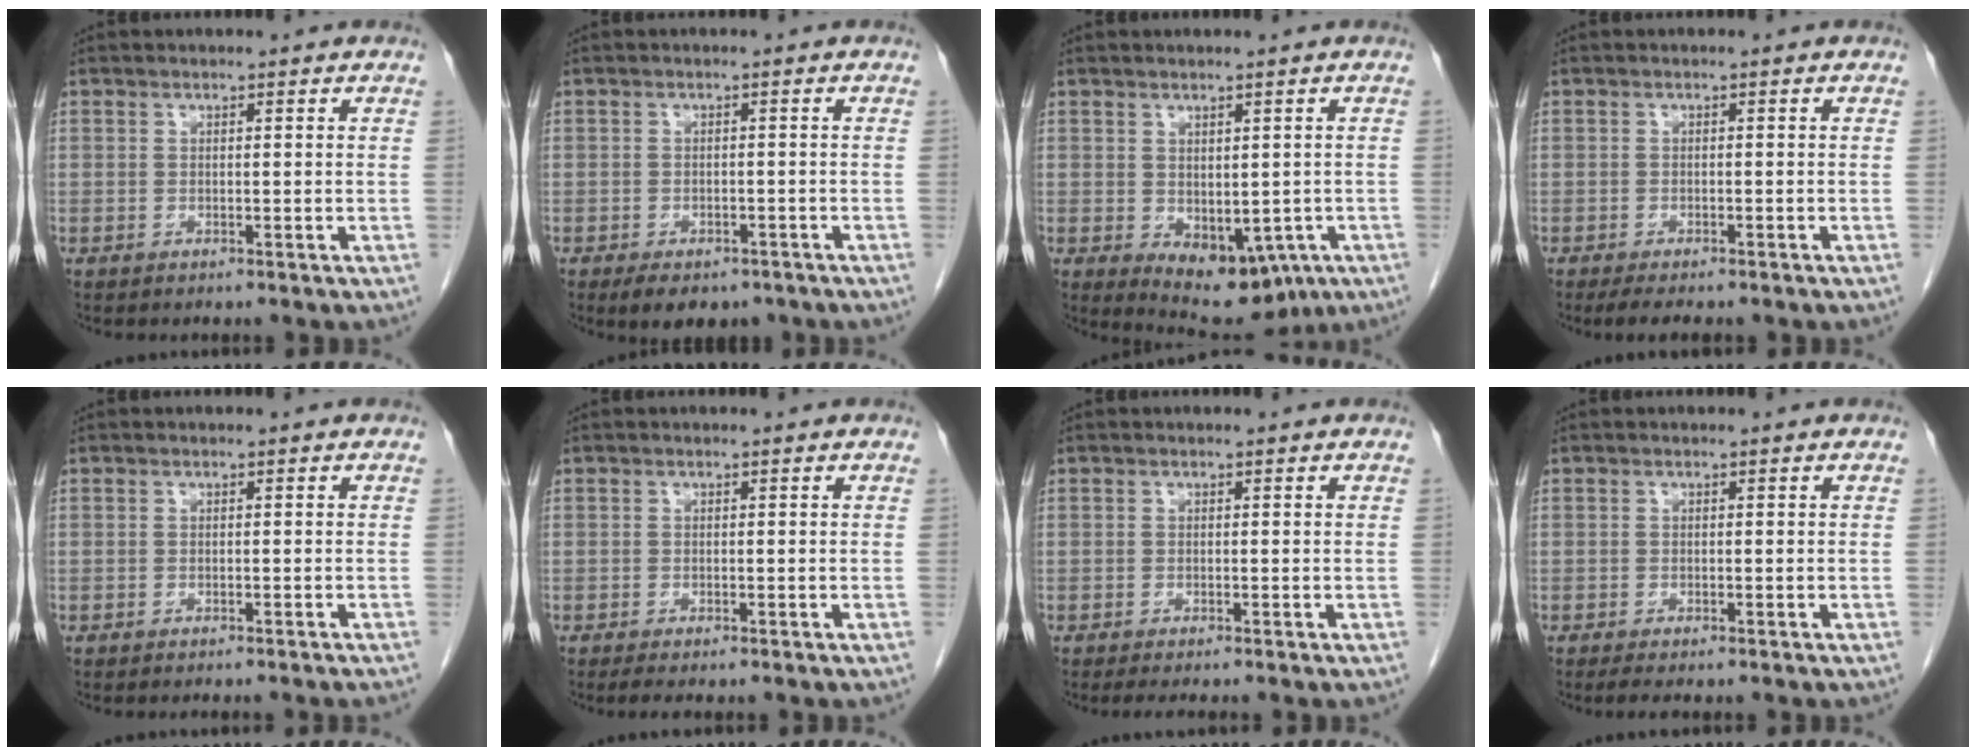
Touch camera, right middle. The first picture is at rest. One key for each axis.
{"total": 7.2, "fx": -5.3, "fy": 3.7, "fz": 3.2, "tx": -0.035, "ty": 0.002, "tz": -0.071}
{"total": 8.9, "fx": -3.4, "fy": 5.1, "fz": 6.5, "tx": -0.072, "ty": -0.013, "tz": -0.033}
{"total": 4.4, "fx": -3.5, "fy": 1.1, "fz": 2.5, "tx": -0.035, "ty": -0.010, "tz": -0.045}
{"total": 3.5, "fx": -3.1, "fy": -0.2, "fz": 1.5, "tx": -0.018, "ty": 0.000, "tz": -0.039}
{"total": 2.5, "fx": -2.0, "fy": 0.5, "fz": 1.4, "tx": -0.021, "ty": -0.007, "tz": -0.026}
{"total": 2.0, "fx": -1.7, "fy": -0.1, "fz": 1.1, "tx": -0.016, "ty": -0.004, "tz": -0.025}
{"total": 2.8, "fx": -2.2, "fy": 0.6, "fz": 1.5, "tx": -0.022, "ty": -0.007, "tz": -0.028}